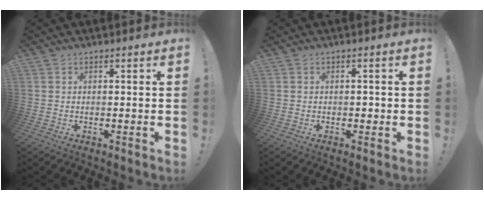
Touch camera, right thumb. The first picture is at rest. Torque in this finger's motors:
{"motor_torque": [0.08, 0.04, 0.01, -0.01, -0.02]}